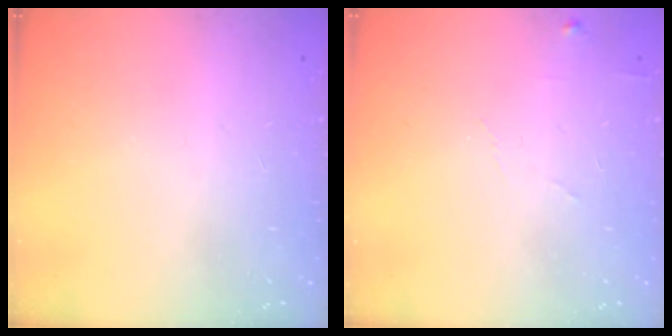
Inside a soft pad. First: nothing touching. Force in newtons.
{"total": 4.6, "press": 4.6, "slide": 0.6}